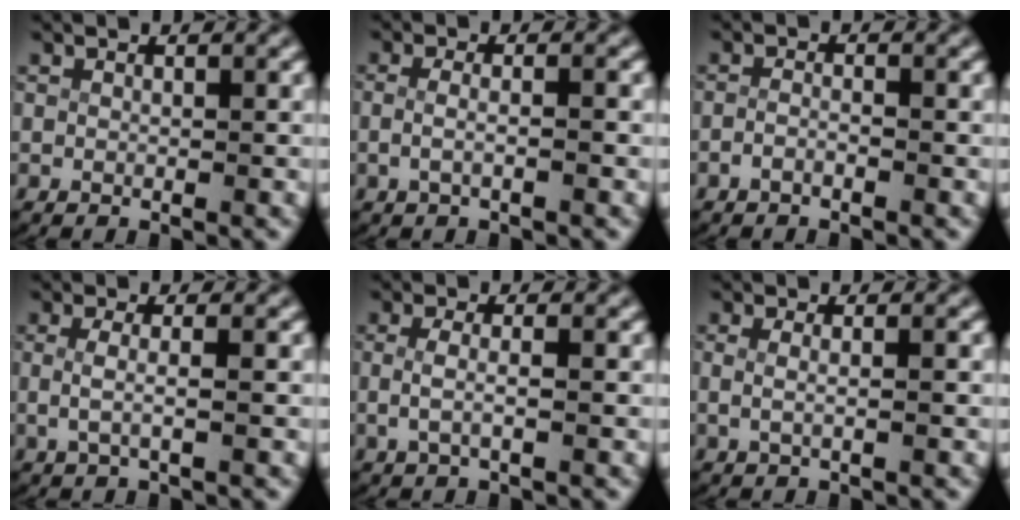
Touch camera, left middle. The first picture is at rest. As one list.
[{"total": 1.7, "force": [-0.7, 0.5, 1.5], "torque": [-0.043, -0.009, -0.010]}, {"total": 1.4, "force": [-1.2, 0.3, 0.5], "torque": [-0.019, -0.011, -0.020]}, {"total": 2.3, "force": [-0.1, 0.7, 2.1], "torque": [-0.055, -0.008, 0.002]}, {"total": 2.2, "force": [-0.4, 0.9, 2.0], "torque": [-0.054, -0.009, -0.003]}, {"total": 1.8, "force": [-0.1, 0.8, 1.6], "torque": [-0.046, -0.007, 0.001]}]